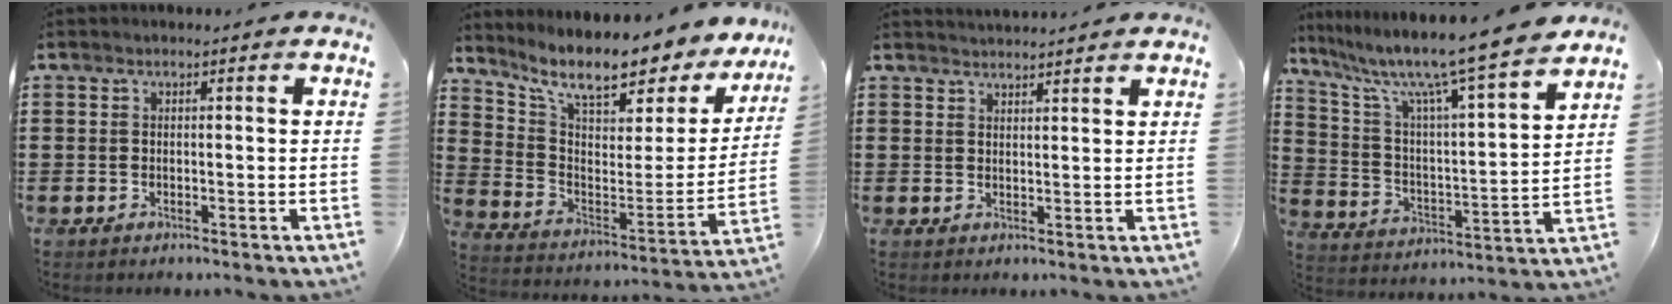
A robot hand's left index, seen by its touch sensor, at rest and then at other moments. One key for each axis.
{"total": 9.9, "fx": 8.2, "fy": 2.0, "fz": 5.1, "tx": -0.113, "ty": -0.071, "tz": 0.134}
{"total": 1.9, "fx": 1.9, "fy": -0.2, "fz": -0.1, "tx": -0.003, "ty": -0.004, "tz": 0.038}
{"total": 10.5, "fx": 8.9, "fy": -0.1, "fz": 5.7, "tx": -0.138, "ty": -0.071, "tz": 0.139}